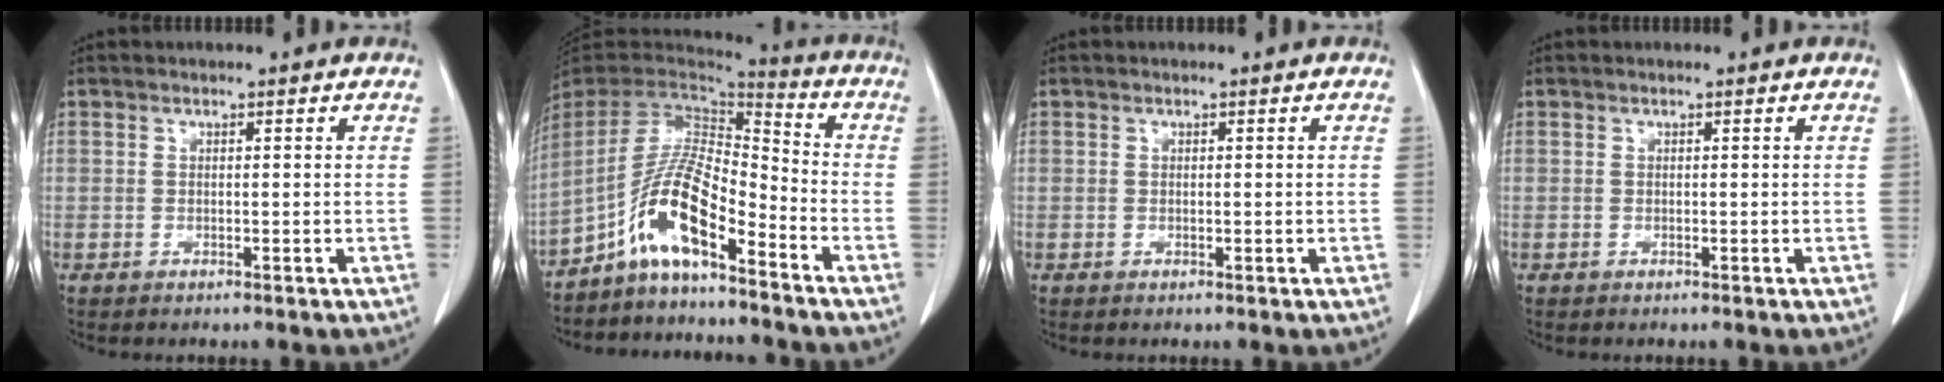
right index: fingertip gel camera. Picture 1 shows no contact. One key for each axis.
{"total": 11.2, "fx": -6.5, "fy": 2.2, "fz": 8.8, "tx": -0.176, "ty": 0.013, "tz": -0.122}
{"total": 0.0}
{"total": 0.0}